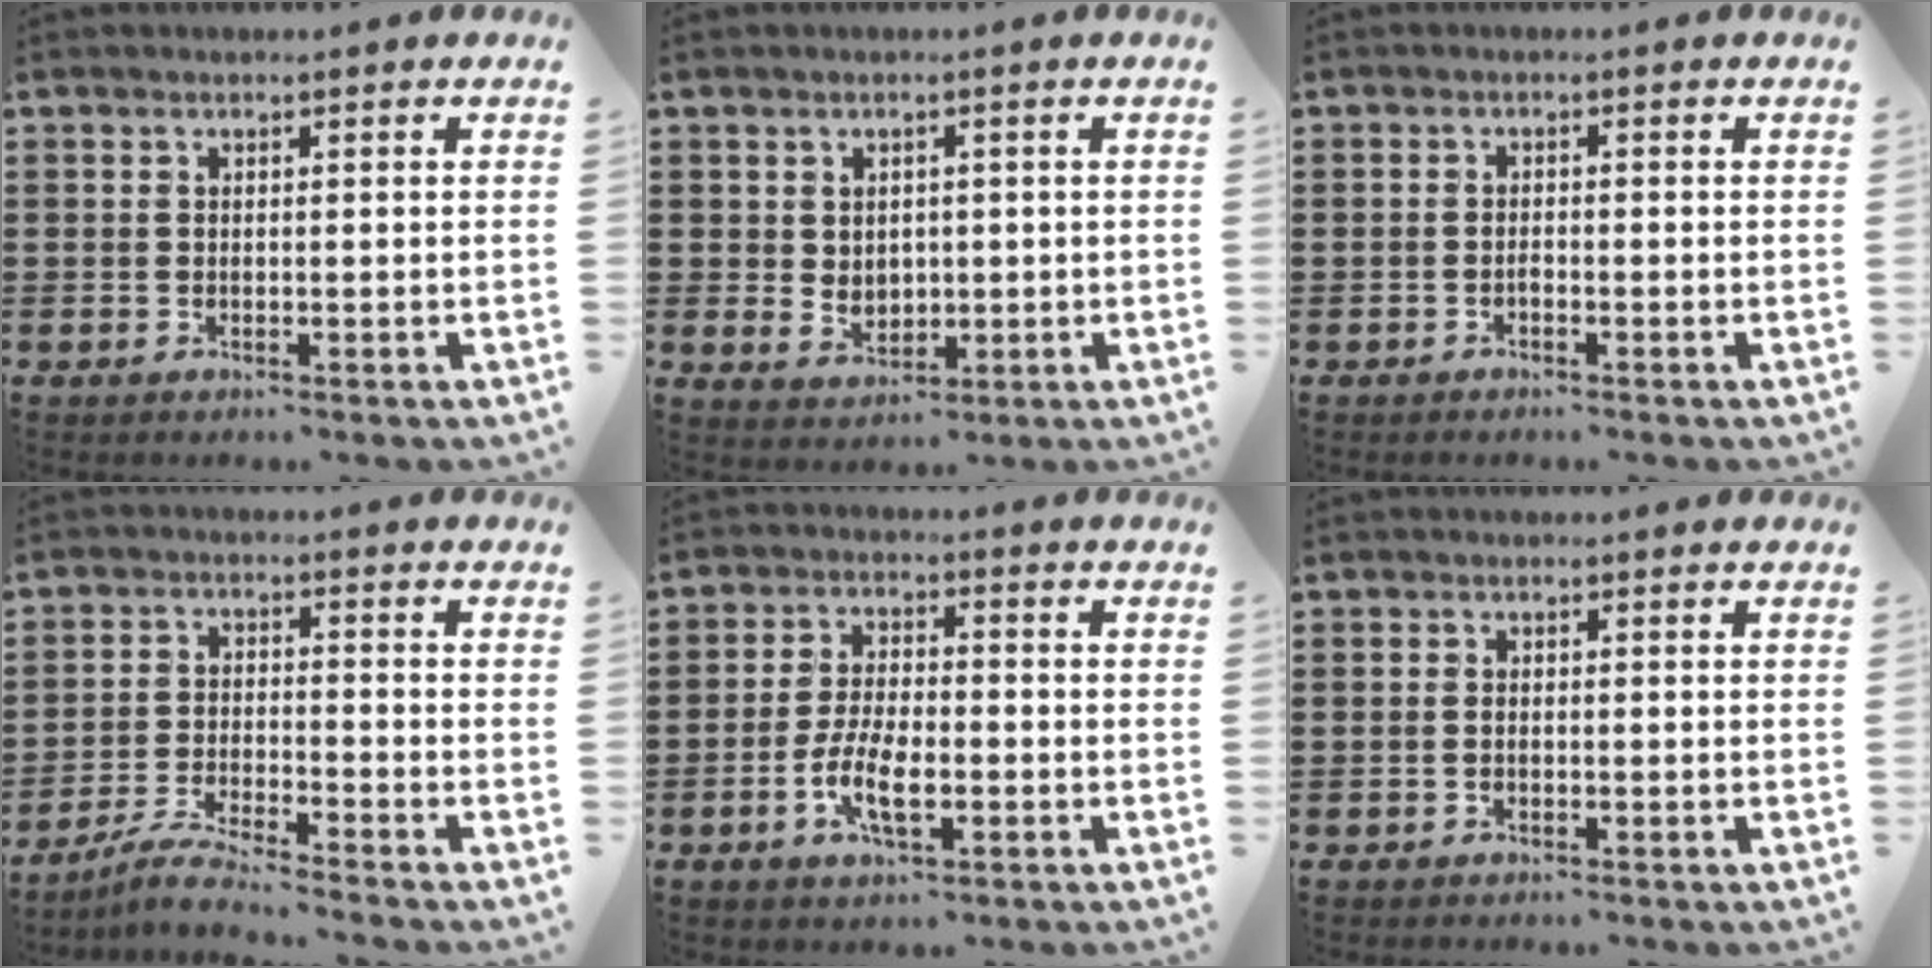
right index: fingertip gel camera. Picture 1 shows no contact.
{"total": 2.7, "force": [0.7, 2.3, 1.2], "torque": [-0.025, 0.002, 0.011]}
{"total": 0.8, "force": [-0.6, 0.1, 0.5], "torque": [-0.013, -0.007, -0.010]}
{"total": 4.7, "force": [-4.4, -0.3, 1.6], "torque": [-0.042, -0.008, -0.087]}
{"total": 6.8, "force": [-2.5, 2.6, 5.8], "torque": [-0.132, -0.007, -0.050]}
{"total": 0.7, "force": [-0.3, 0.2, 0.6], "torque": [-0.016, -0.006, -0.005]}